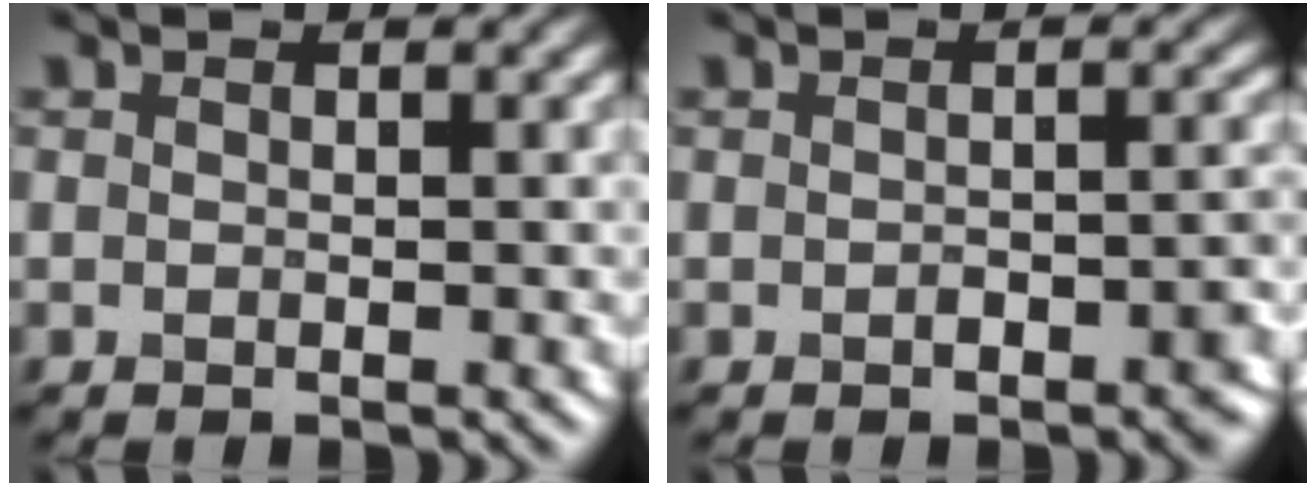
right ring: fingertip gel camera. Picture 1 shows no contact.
{"total": 2.4, "force": [-1.1, 1.2, 1.8], "torque": [-0.020, 0.005, -0.013]}